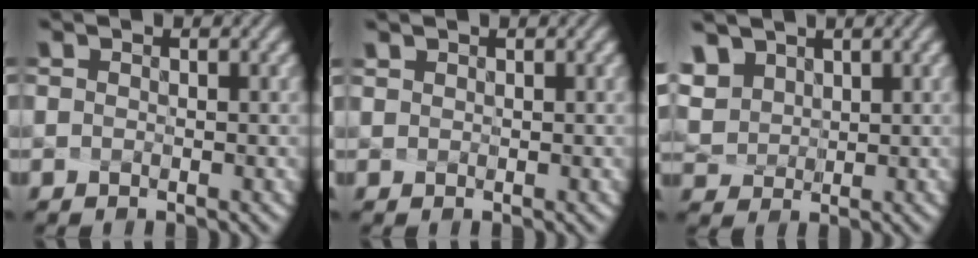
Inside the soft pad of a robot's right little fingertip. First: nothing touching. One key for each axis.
{"total": 0.8, "fx": 0.7, "fy": 0.2, "fz": 0.1, "tx": -0.014, "ty": 0.002, "tz": 0.019}
{"total": 6.7, "fx": 3.8, "fy": 4.6, "fz": 2.9, "tx": -0.096, "ty": 0.011, "tz": 0.078}